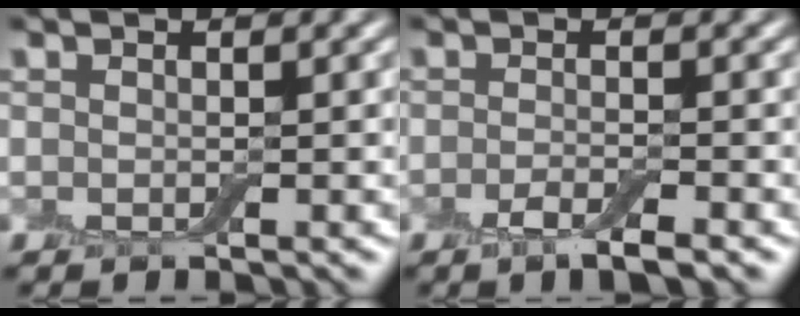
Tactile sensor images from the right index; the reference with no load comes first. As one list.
[{"total": 2.3, "force": [-1.4, 0.4, 1.8], "torque": [-0.031, 0.000, -0.028]}]